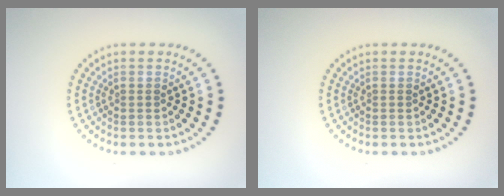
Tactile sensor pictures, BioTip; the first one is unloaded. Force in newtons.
{"total": 0.0}